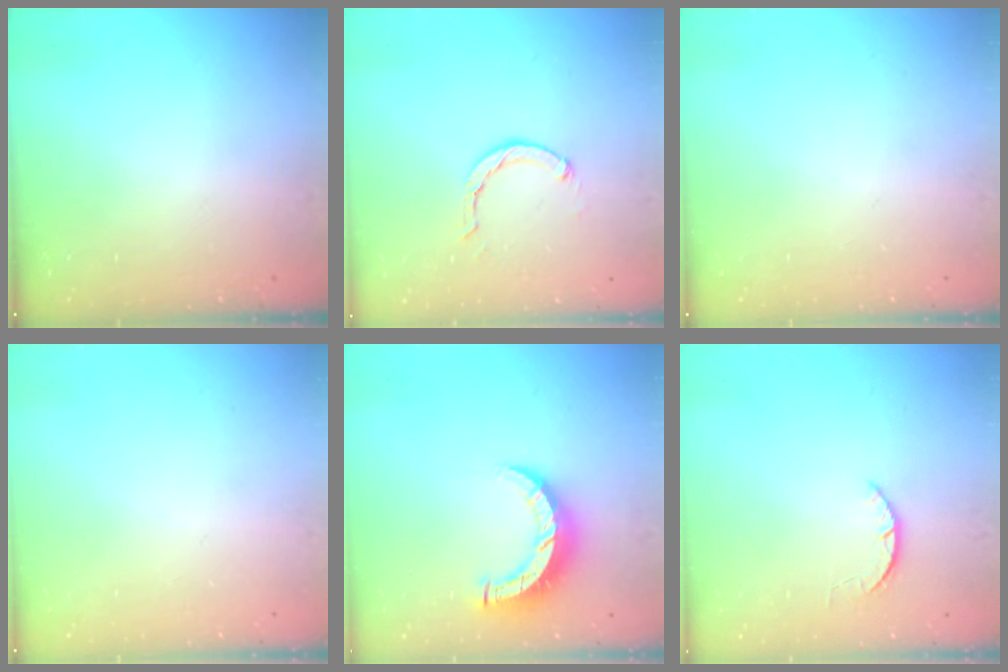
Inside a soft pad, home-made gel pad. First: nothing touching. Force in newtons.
{"total": 2.1, "press": 2.1, "slide": 0.3}
{"total": 0.0}
{"total": 0.0}
{"total": 8.9, "press": 8.9, "slide": 0.8}
{"total": 1.6, "press": 1.6, "slide": 0.3}